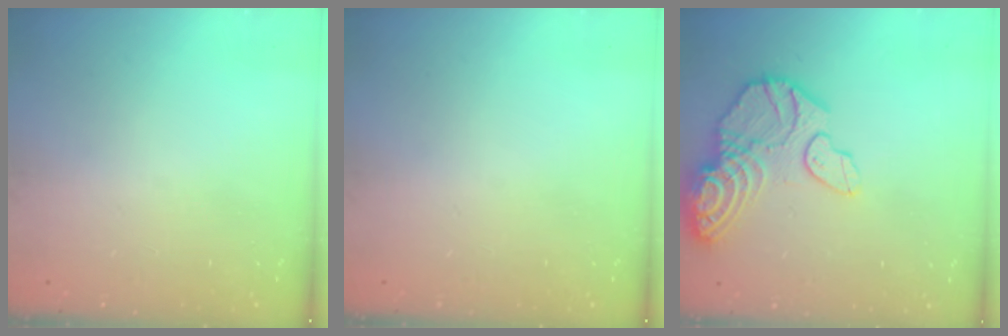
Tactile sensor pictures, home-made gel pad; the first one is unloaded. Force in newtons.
{"total": 0.0}
{"total": 16.3, "press": 16.2, "slide": 1.9}